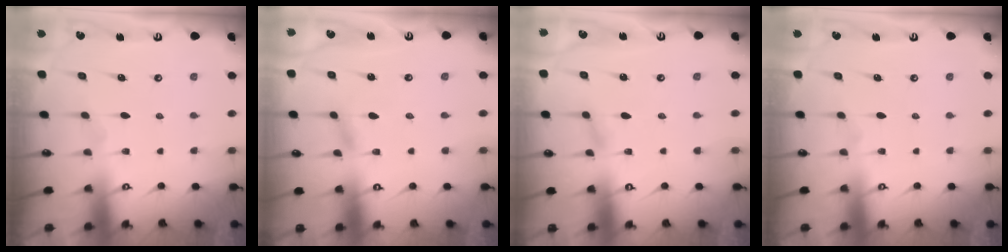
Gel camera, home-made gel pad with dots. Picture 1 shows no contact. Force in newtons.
{"total": 1.6, "press": 1.6, "slide": 0.2}
{"total": 1.2, "press": 1.2, "slide": 0.1}
{"total": 0.0}